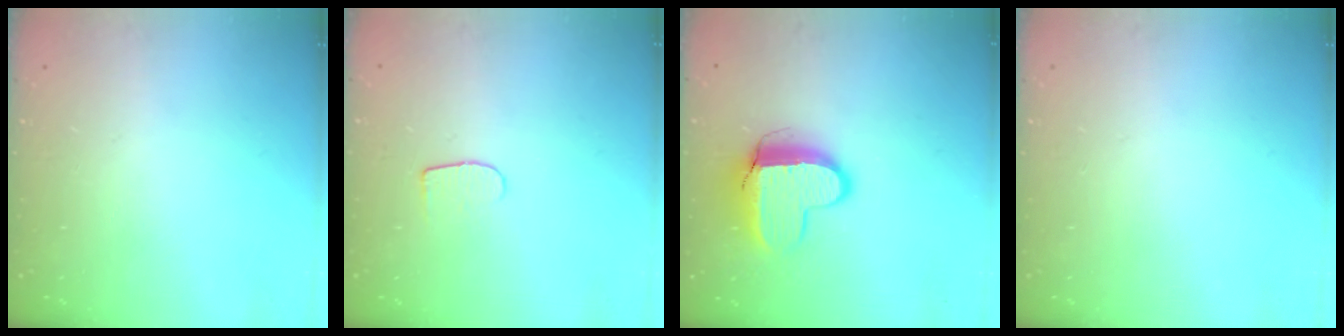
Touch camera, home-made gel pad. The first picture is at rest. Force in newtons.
{"total": 5.2, "press": 5.1, "slide": 0.6}
{"total": 10.5, "press": 10.4, "slide": 0.8}
{"total": 0.0}